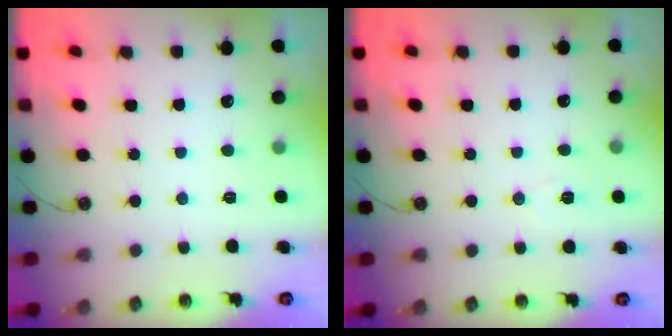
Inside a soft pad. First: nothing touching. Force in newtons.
{"total": 7.0, "press": 5.5, "slide": 4.4}